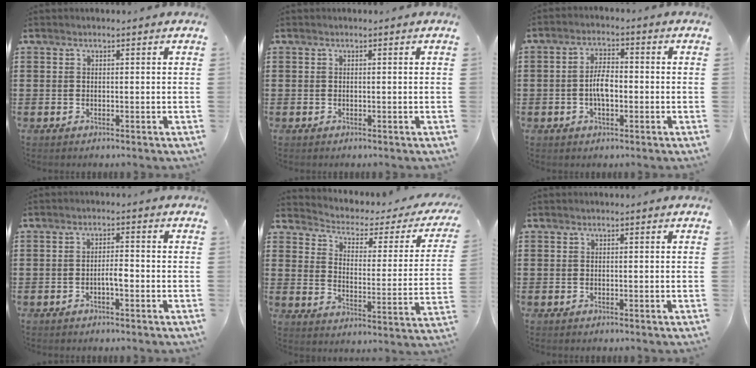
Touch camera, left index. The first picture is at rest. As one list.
[{"total": 0.0}, {"total": 4.7, "force": [-0.8, 2.1, 4.1], "torque": [-0.088, 0.002, -0.020]}, {"total": 2.6, "force": [-0.9, 0.7, 2.3], "torque": [-0.043, 0.006, -0.018]}, {"total": 1.9, "force": [1.4, 1.0, 0.9], "torque": [-0.034, -0.018, 0.012]}, {"total": 0.0}]